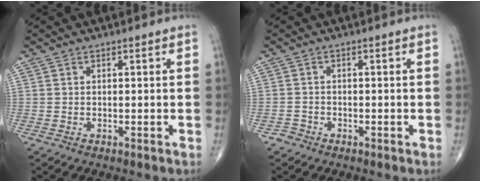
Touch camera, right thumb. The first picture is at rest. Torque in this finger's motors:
{"motor_torque": [-0.14, 0.18, -0.07, -0.02, -0.02]}